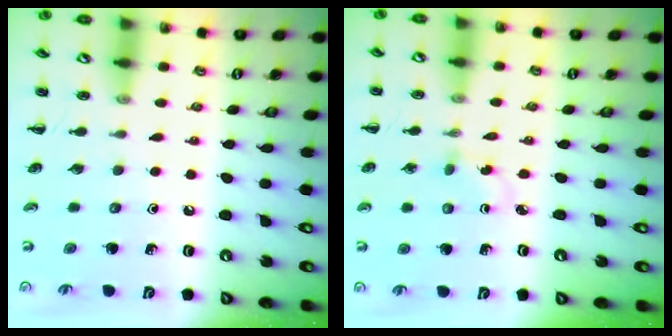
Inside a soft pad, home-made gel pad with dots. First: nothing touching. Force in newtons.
{"total": 1.9, "press": 1.6, "slide": 0.9}